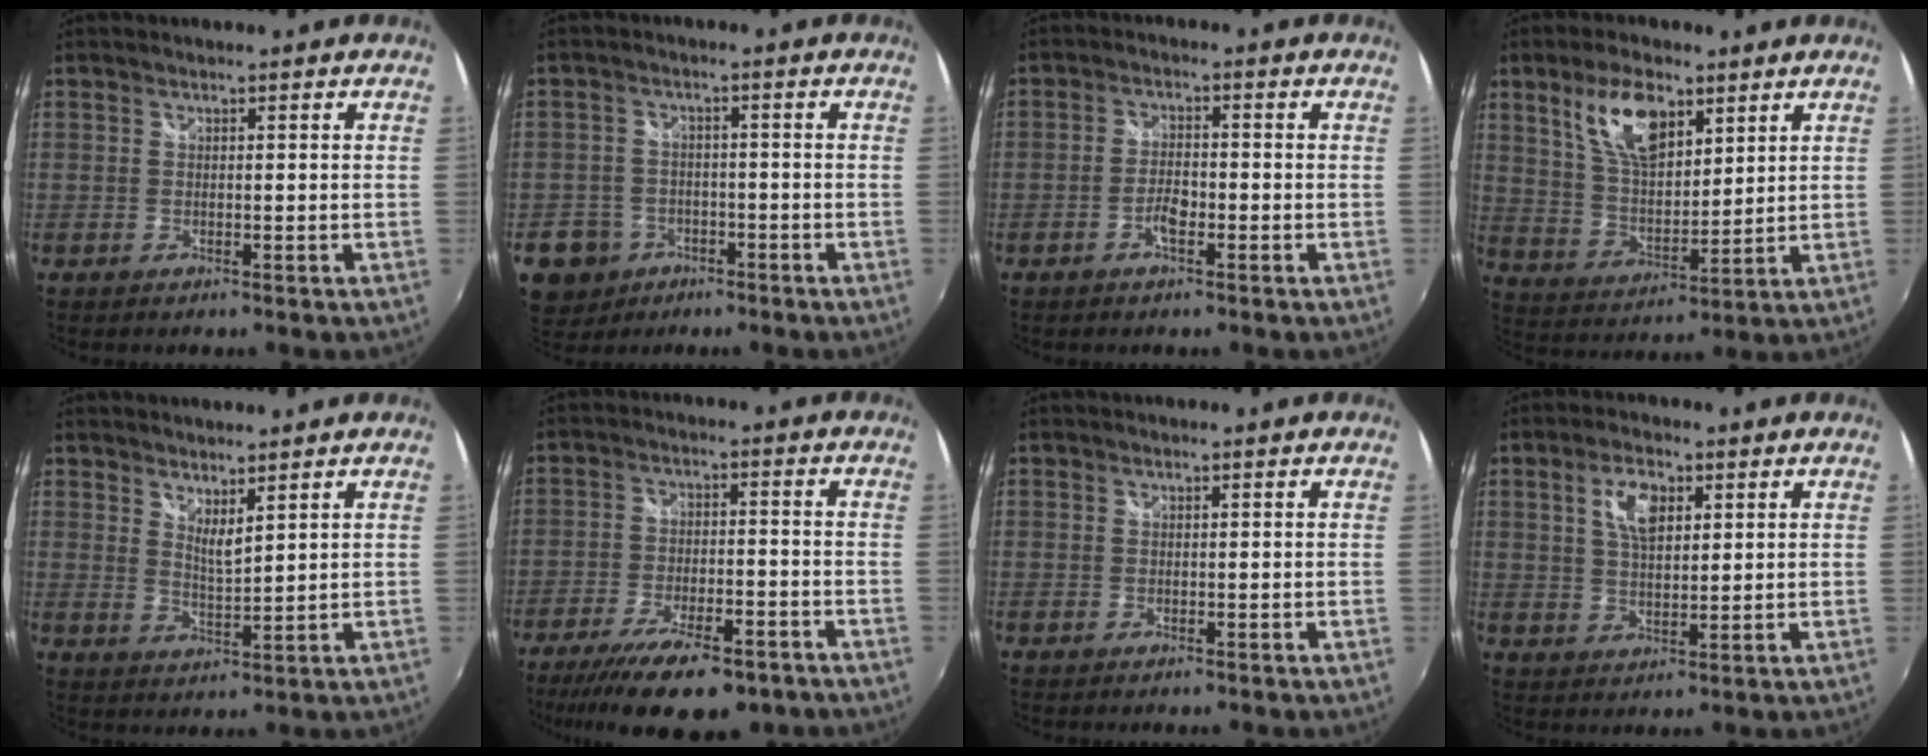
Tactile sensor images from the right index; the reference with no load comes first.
{"total": 8.1, "force": [-3.9, 6.9, 1.8], "torque": [-0.065, 0.018, -0.058]}
{"total": 3.2, "force": [-1.6, 1.2, 2.5], "torque": [-0.058, 0.008, -0.030]}
{"total": 12.3, "force": [6.6, 5.7, 8.7], "torque": [-0.160, 0.012, 0.132]}
{"total": 3.9, "force": [3.2, 0.6, 2.2], "torque": [-0.037, -0.008, 0.053]}
{"total": 17.7, "force": [-12.9, 5.8, 10.7], "torque": [-0.214, -0.044, -0.196]}
{"total": 0.0}
{"total": 6.5, "force": [2.6, 3.2, 5.0], "torque": [-0.091, 0.010, 0.047]}